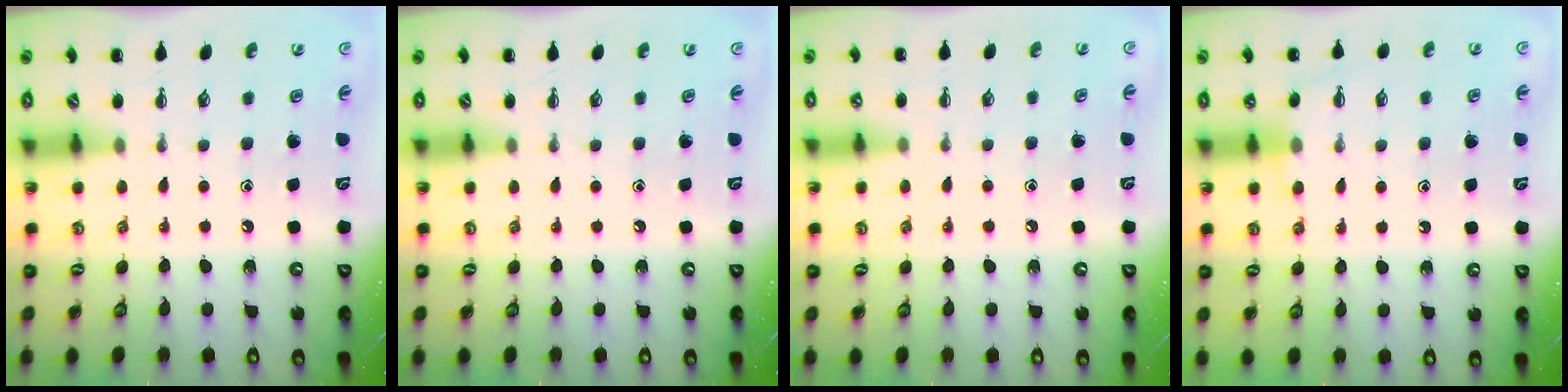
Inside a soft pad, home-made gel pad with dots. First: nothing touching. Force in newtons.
{"total": 0.0}
{"total": 5.7, "press": 5.5, "slide": 1.5}
{"total": 6.7, "press": 6.5, "slide": 1.6}